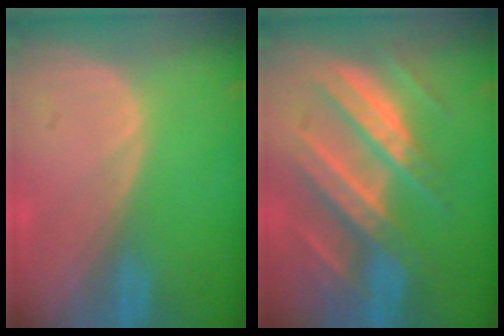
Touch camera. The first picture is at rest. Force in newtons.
{"total": 10.8, "press": 10.7, "slide": 1.1}